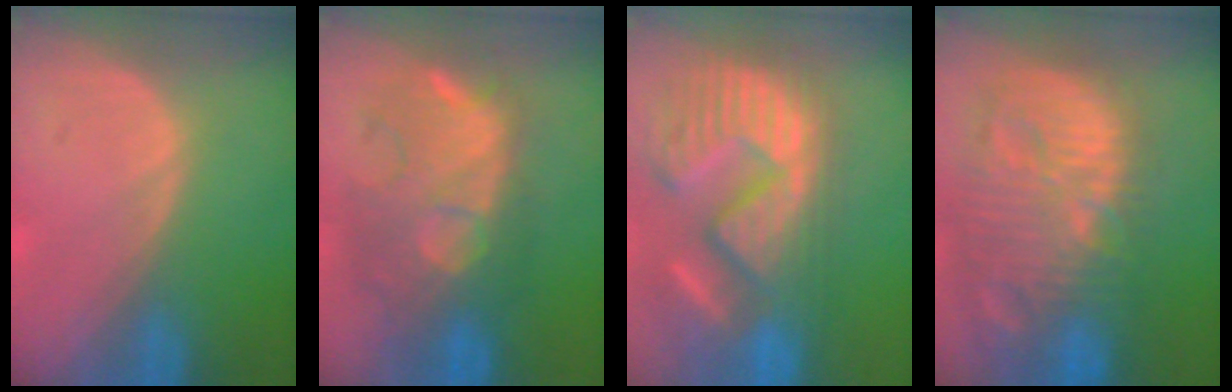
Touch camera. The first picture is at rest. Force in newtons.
{"total": 10.7, "press": 10.0, "slide": 3.7}
{"total": 15.4, "press": 12.6, "slide": 8.8}
{"total": 14.4, "press": 12.5, "slide": 7.2}